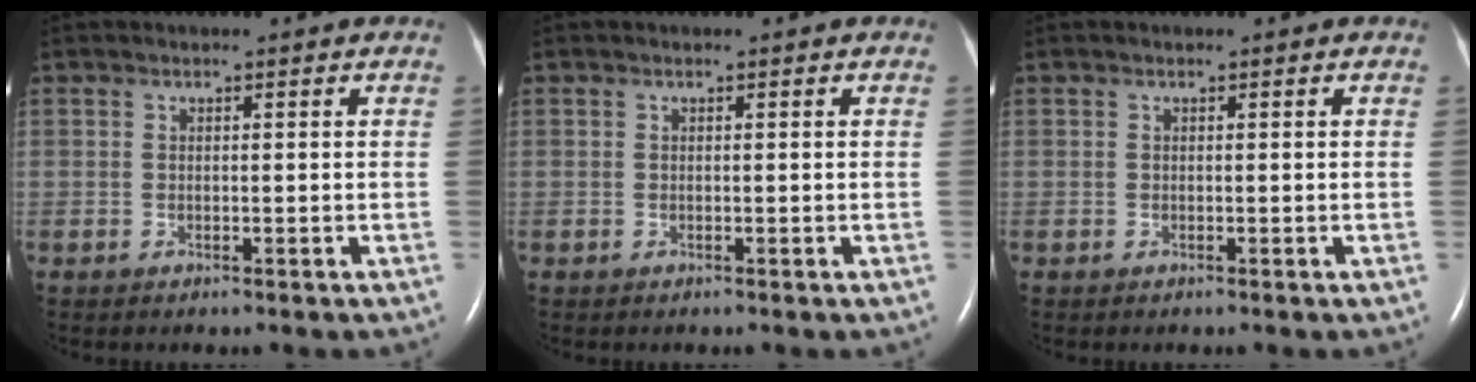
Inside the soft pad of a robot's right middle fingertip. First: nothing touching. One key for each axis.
{"total": 0.0}
{"total": 0.0}